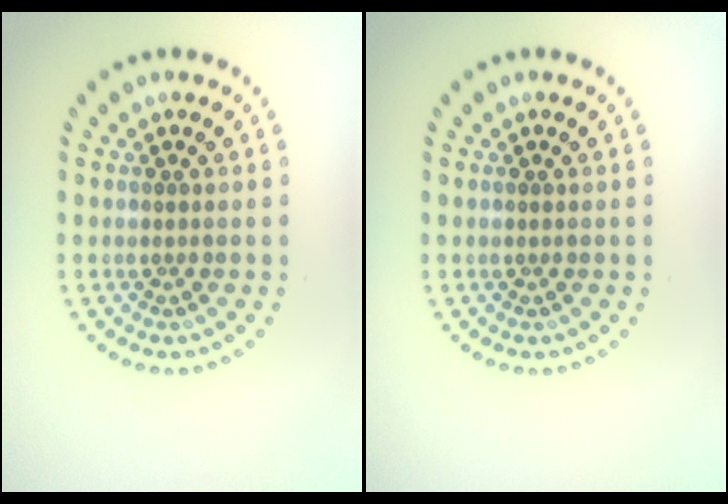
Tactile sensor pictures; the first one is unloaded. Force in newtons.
{"total": 0.0}